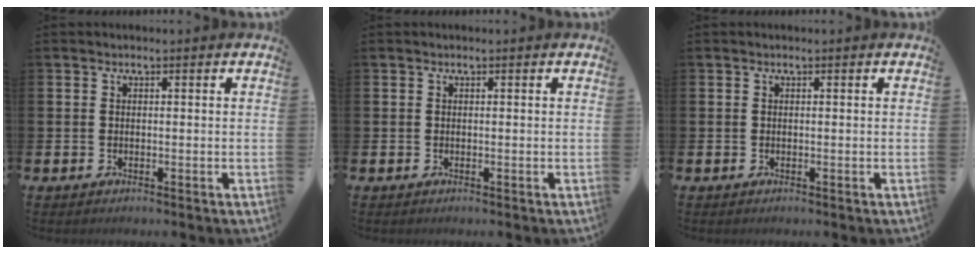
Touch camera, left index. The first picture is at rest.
{"total": 0.0}
{"total": 0.0}